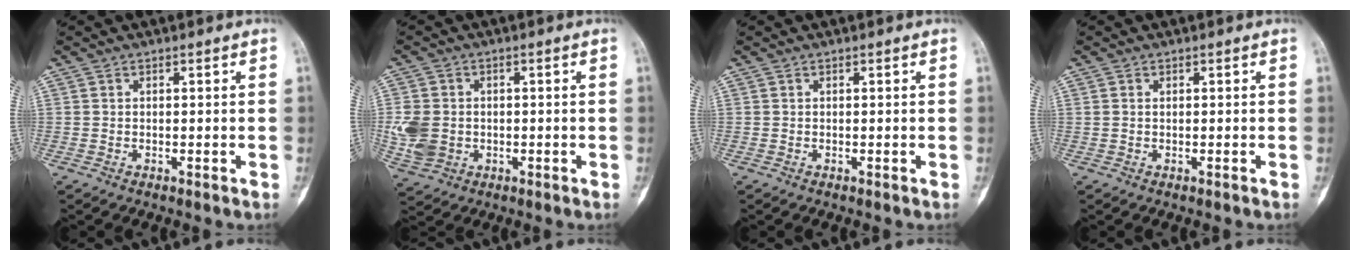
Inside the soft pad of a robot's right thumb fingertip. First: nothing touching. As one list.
[{"total": 8.0, "force": [-0.6, 6.5, 4.6], "torque": [-0.093, 0.003, -0.002]}, {"total": 0.0}, {"total": 0.0}]